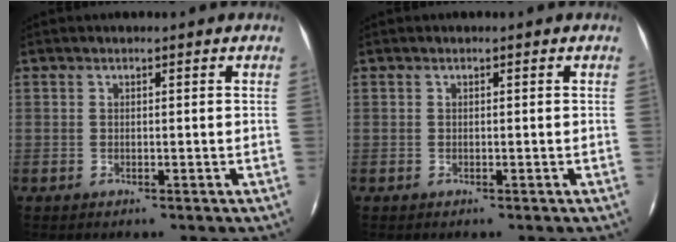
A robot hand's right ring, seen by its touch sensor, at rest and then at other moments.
{"total": 0.0}